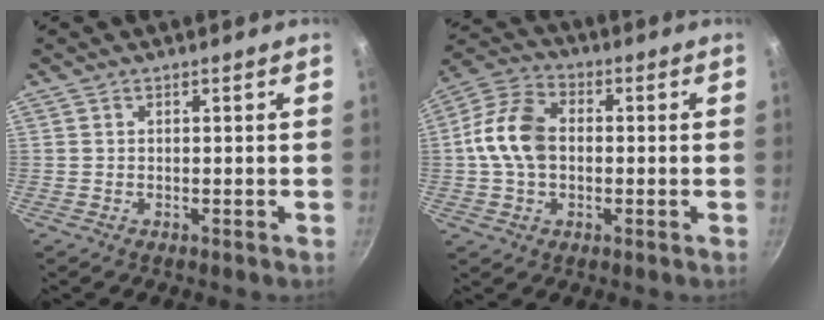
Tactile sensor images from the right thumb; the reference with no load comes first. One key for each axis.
{"total": 11.6, "fx": 0.1, "fy": 8.1, "fz": 8.2, "tx": -0.143, "ty": 0.025, "tz": -0.013}